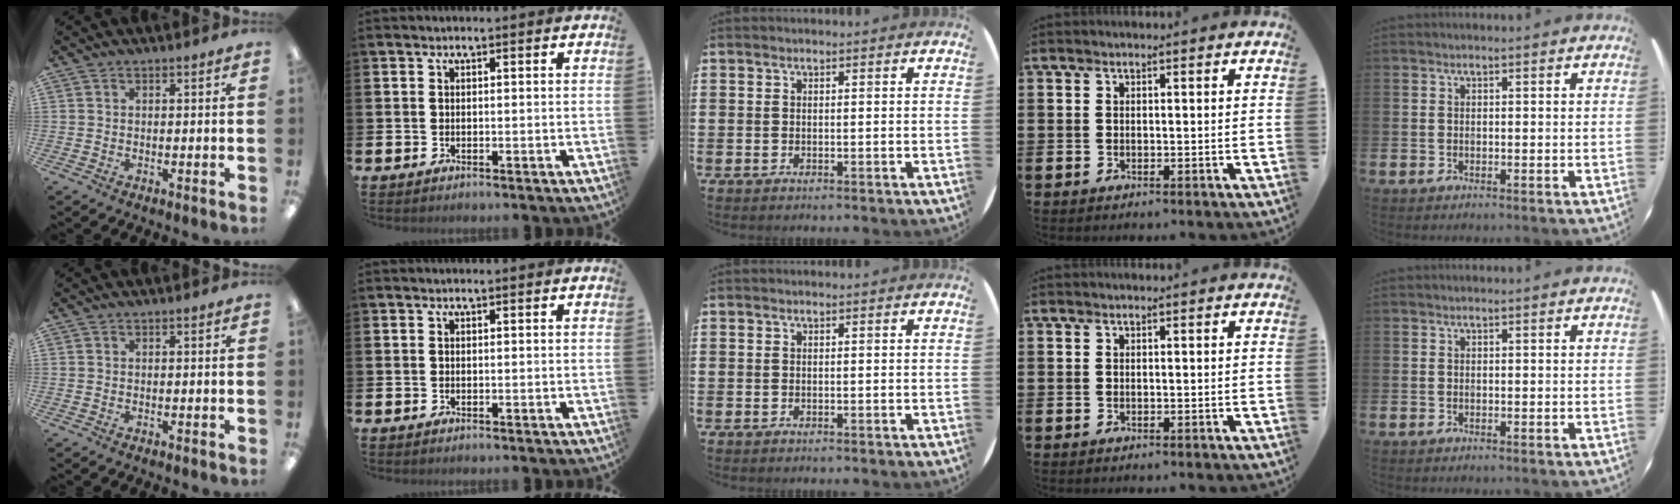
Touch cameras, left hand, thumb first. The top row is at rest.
{}